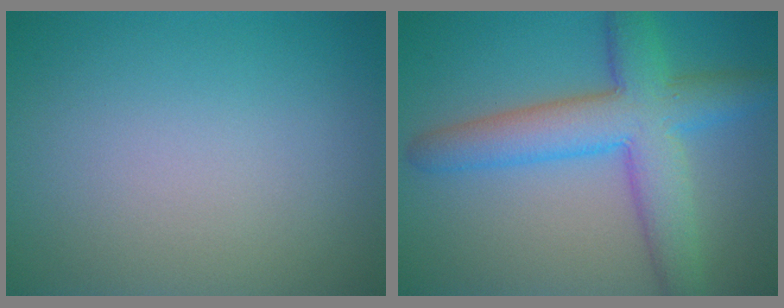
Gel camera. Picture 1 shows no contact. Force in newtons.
{"total": 7.6, "press": 7.6, "slide": 0.3}